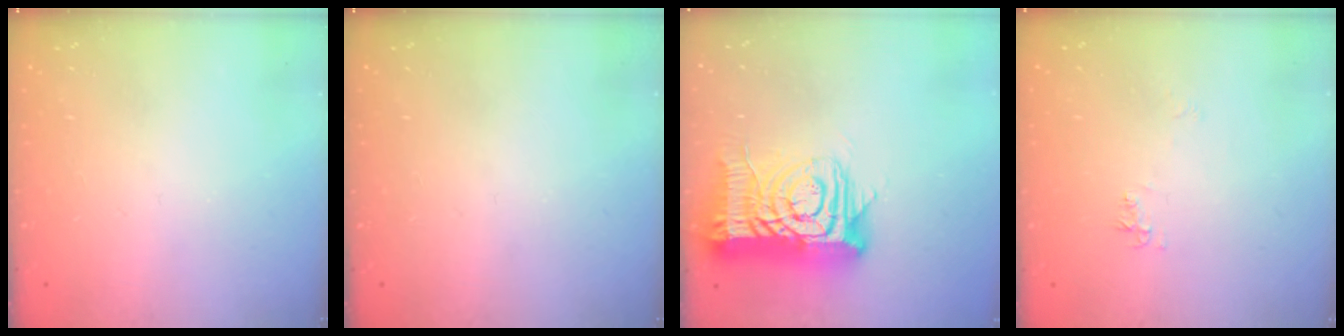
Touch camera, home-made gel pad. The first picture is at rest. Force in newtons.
{"total": 0.0}
{"total": 16.0, "press": 15.9, "slide": 1.6}
{"total": 4.9, "press": 4.9, "slide": 0.6}